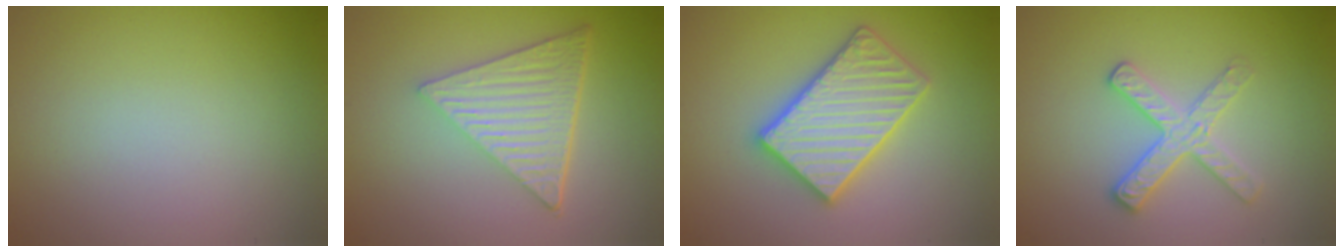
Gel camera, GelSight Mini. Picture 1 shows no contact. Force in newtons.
{"total": 6.6, "press": 4.3, "slide": 5.0}
{"total": 5.6, "press": 5.5, "slide": 0.8}
{"total": 2.9, "press": 2.8, "slide": 0.8}